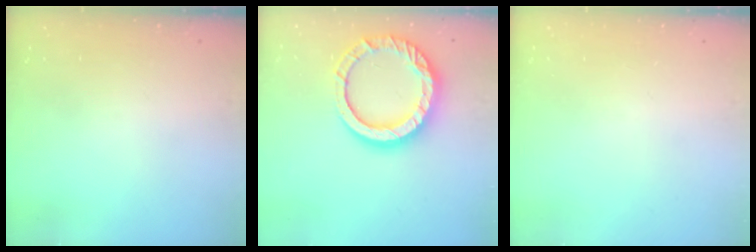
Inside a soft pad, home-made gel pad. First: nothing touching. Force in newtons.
{"total": 17.4, "press": 17.3, "slide": 1.8}
{"total": 0.0}